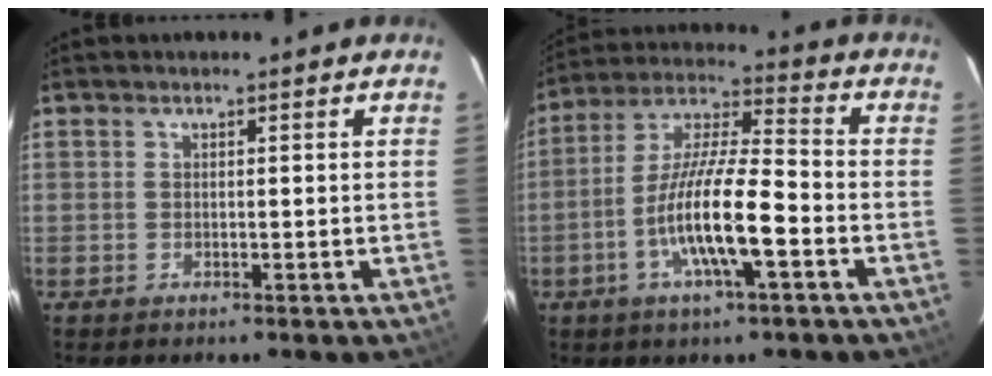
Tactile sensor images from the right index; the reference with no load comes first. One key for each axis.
{"total": 14.0, "fx": -5.1, "fy": 2.3, "fz": 12.8, "tx": -0.252, "ty": -0.004, "tz": -0.102}